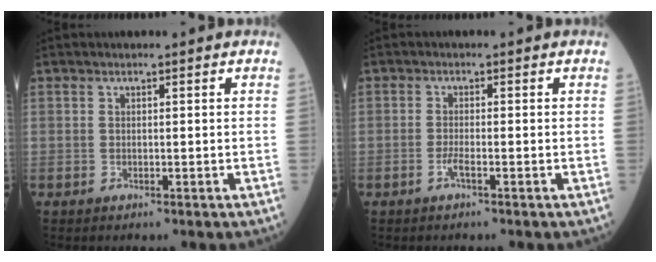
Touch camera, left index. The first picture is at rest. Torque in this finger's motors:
{"motor_torque": [0.04, 0.00, 0.00, 0.00]}